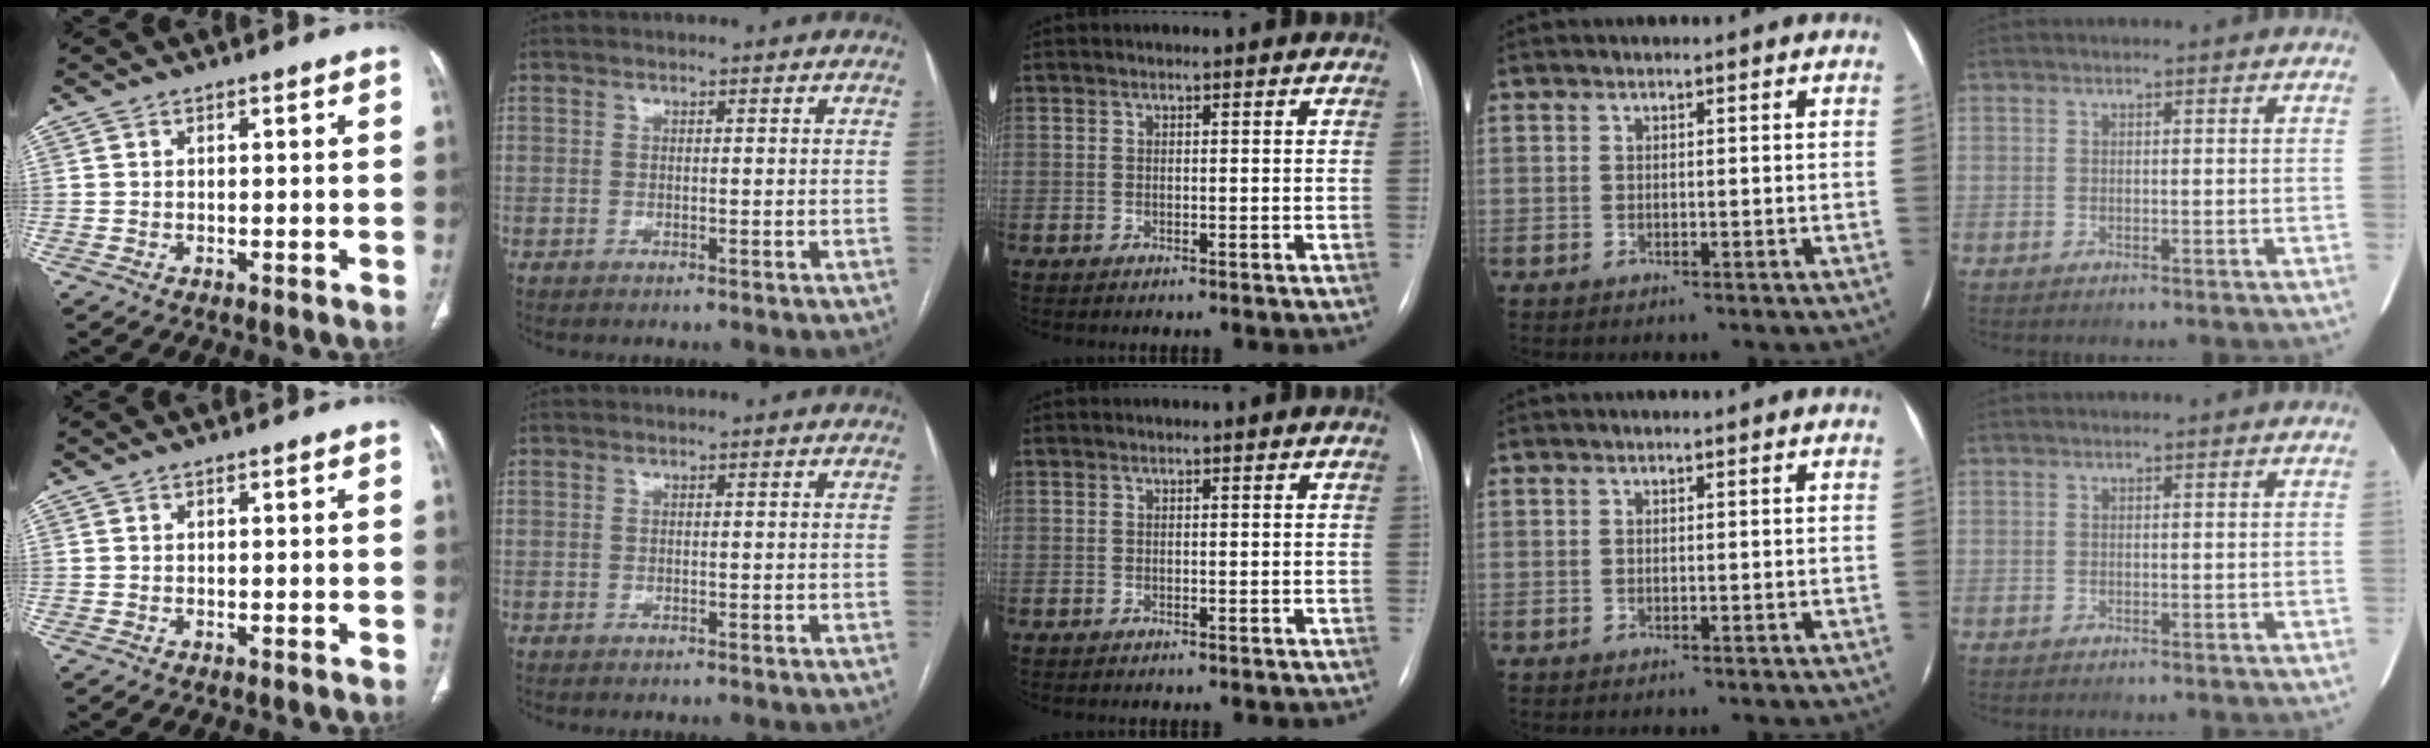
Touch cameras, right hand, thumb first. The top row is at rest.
{}